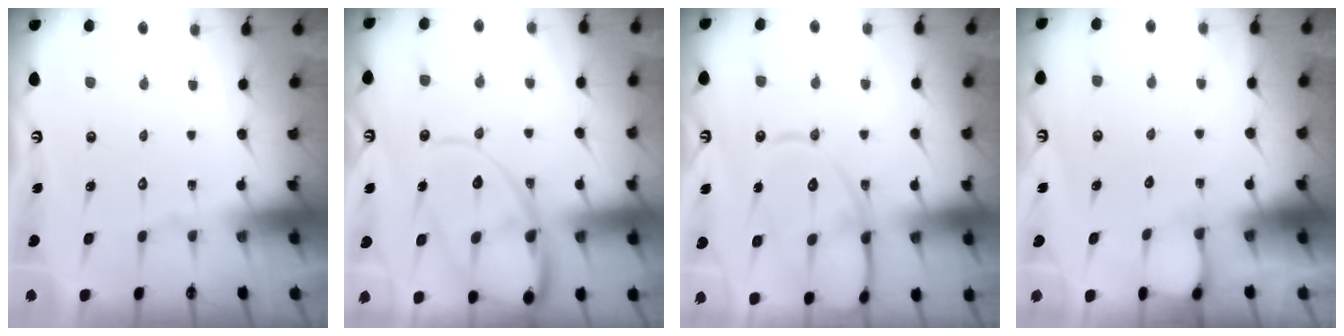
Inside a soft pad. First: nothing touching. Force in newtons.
{"total": 15.8, "press": 15.7, "slide": 1.6}
{"total": 15.7, "press": 15.7, "slide": 1.4}
{"total": 2.7, "press": 2.7, "slide": 0.3}